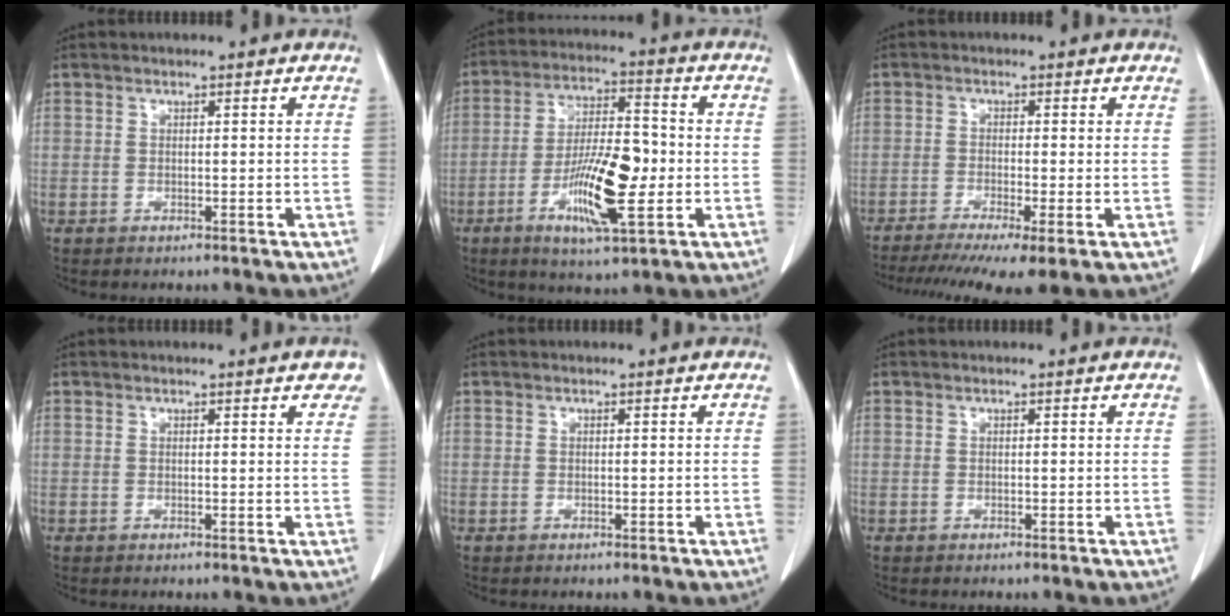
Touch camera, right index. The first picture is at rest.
{"total": 12.9, "force": [-3.3, 2.9, 12.1], "torque": [-0.224, -0.004, -0.055]}
{"total": 9.8, "force": [-6.6, 0.8, 7.2], "torque": [-0.111, -0.012, -0.106]}
{"total": 2.9, "force": [2.0, 0.8, 1.9], "torque": [-0.016, 0.000, 0.012]}
{"total": 0.0}
{"total": 0.0}